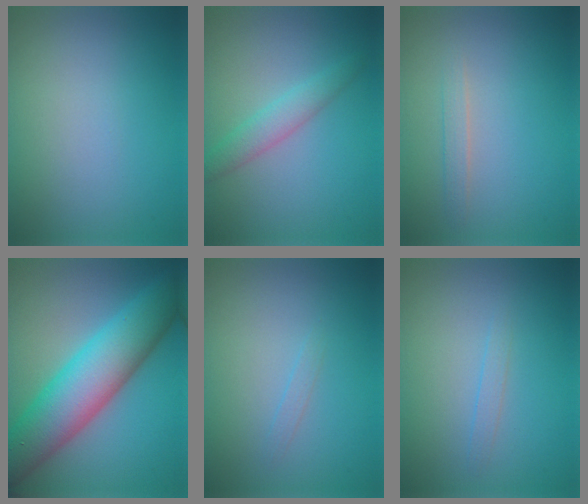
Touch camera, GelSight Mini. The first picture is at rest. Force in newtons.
{"total": 2.3, "press": 2.3, "slide": 0.0}
{"total": 1.1, "press": 1.1, "slide": 0.1}
{"total": 9.8, "press": 9.8, "slide": 0.1}
{"total": 0.6, "press": 0.6, "slide": 0.0}
{"total": 0.8, "press": 0.8, "slide": 0.1}